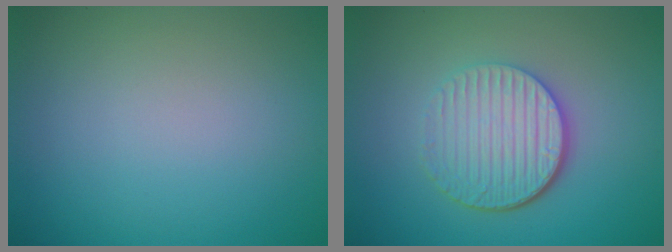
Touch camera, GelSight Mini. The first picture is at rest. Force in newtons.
{"total": 5.3, "press": 3.8, "slide": 3.6}